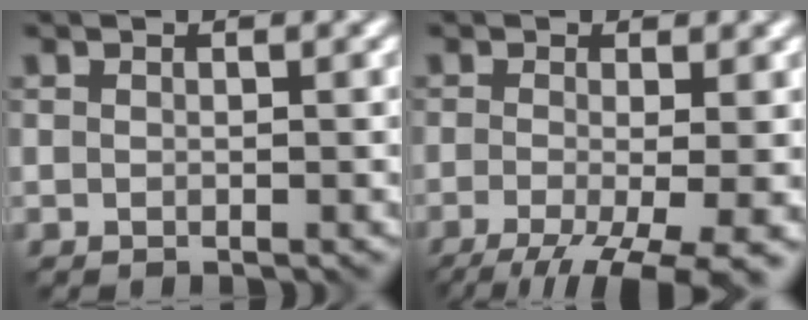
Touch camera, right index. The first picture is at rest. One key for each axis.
{"total": 9.1, "fx": -4.5, "fy": 3.2, "fz": 7.2, "tx": -0.120, "ty": -0.023, "tz": -0.056}